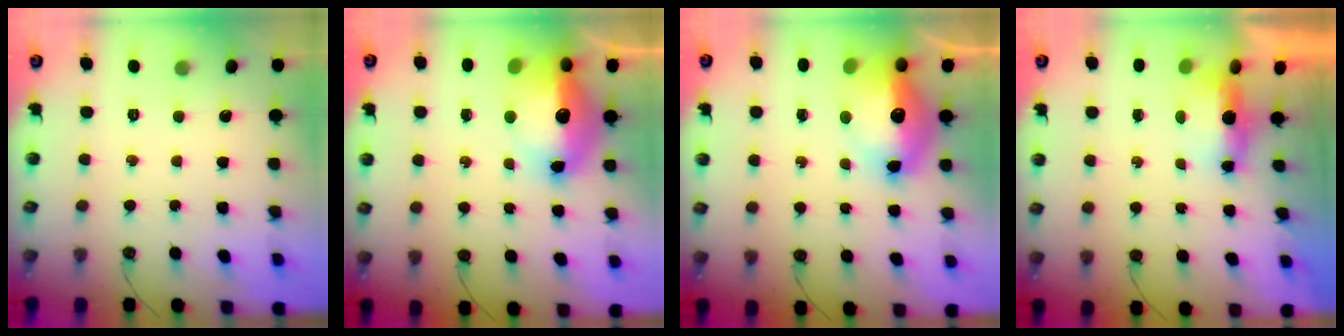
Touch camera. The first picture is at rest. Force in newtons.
{"total": 17.7, "press": 17.6, "slide": 2.0}
{"total": 16.1, "press": 16.1, "slide": 1.5}
{"total": 5.9, "press": 5.2, "slide": 2.7}